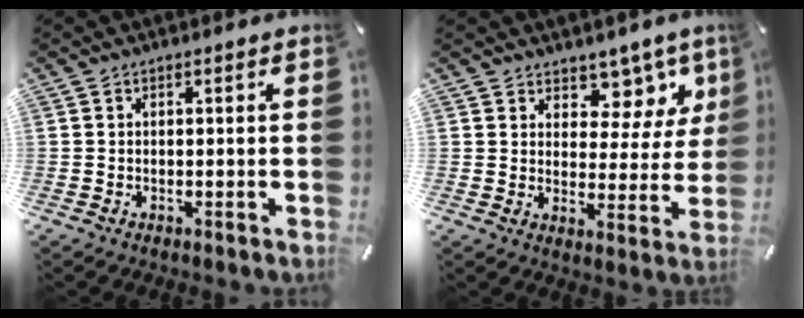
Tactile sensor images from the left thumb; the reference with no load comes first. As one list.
[{"total": 9.2, "force": [6.9, 5.4, 2.7], "torque": [-0.026, -0.067, 0.121]}]